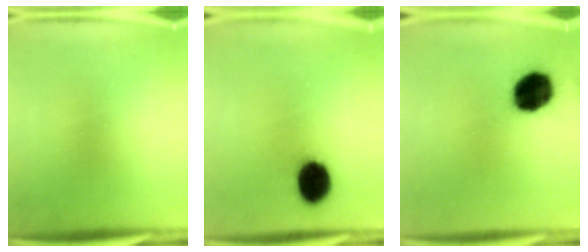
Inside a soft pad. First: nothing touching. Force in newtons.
{"total": 10.5}
{"total": 15.7}